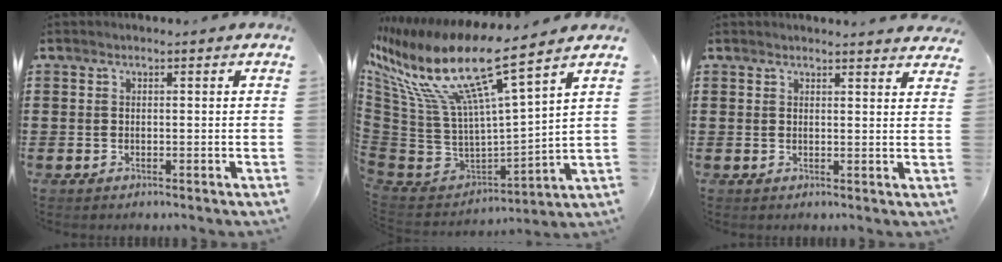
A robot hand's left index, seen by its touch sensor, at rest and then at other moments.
{"total": 15.0, "force": [8.4, 3.1, 12.1], "torque": [-0.270, -0.064, 0.127]}
{"total": 2.0, "force": [2.0, -0.1, 0.3], "torque": [-0.003, -0.008, 0.036]}